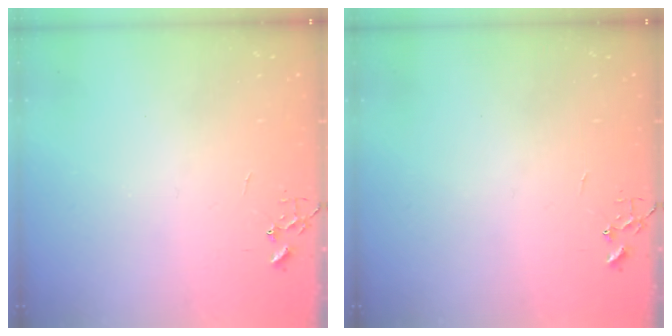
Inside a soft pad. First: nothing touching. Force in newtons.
{"total": 0.0}